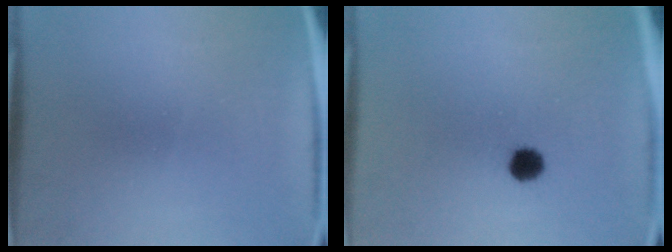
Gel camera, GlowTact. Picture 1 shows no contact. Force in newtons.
{"total": 3.7}